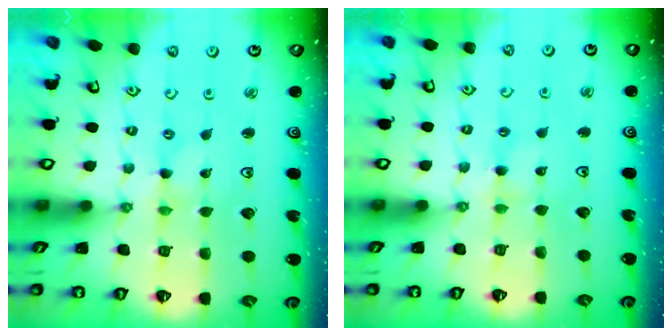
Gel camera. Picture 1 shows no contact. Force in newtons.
{"total": 2.7, "press": 2.7, "slide": 0.5}